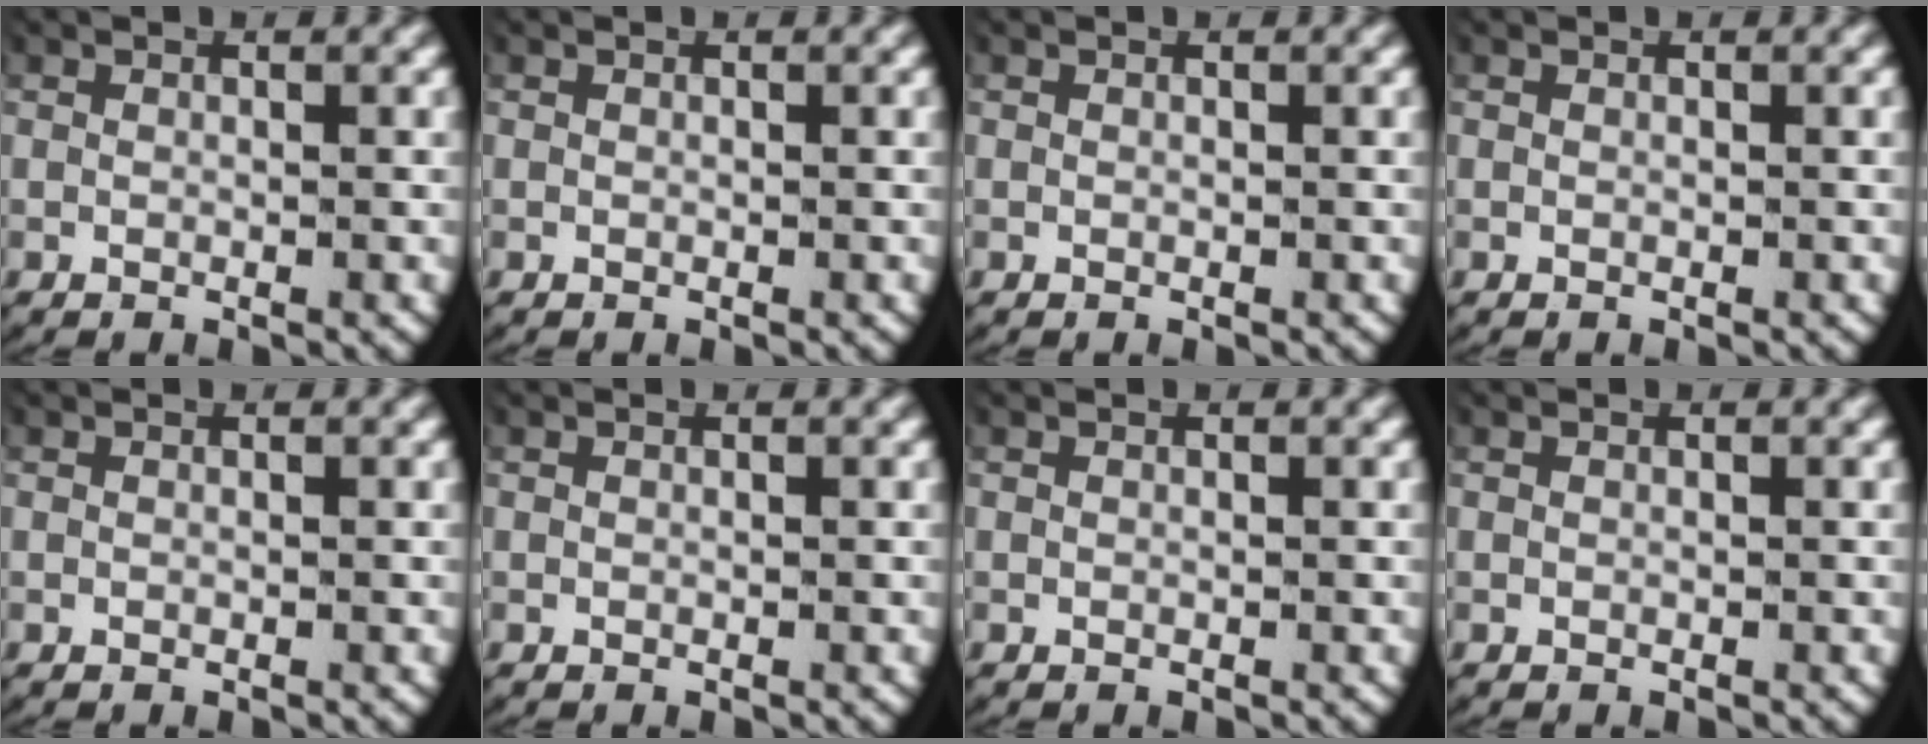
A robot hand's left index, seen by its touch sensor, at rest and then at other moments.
{"total": 0.0}
{"total": 0.0}
{"total": 0.0}
{"total": 0.0}
{"total": 0.0}
{"total": 0.0}
{"total": 0.0}